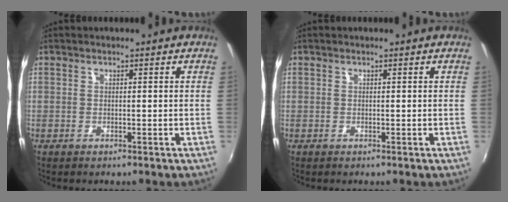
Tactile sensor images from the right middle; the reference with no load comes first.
{"total": 0.0}